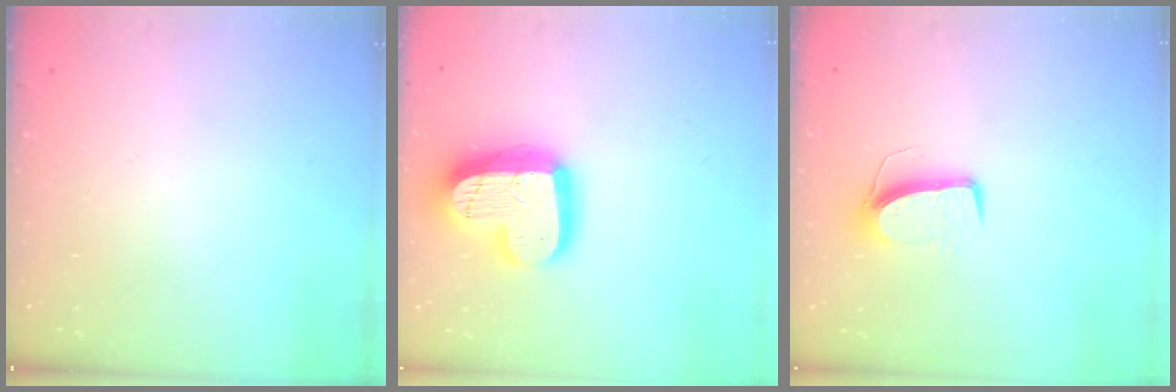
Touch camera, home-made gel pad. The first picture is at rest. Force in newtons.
{"total": 18.9, "press": 18.8, "slide": 1.5}
{"total": 7.8, "press": 7.7, "slide": 0.5}